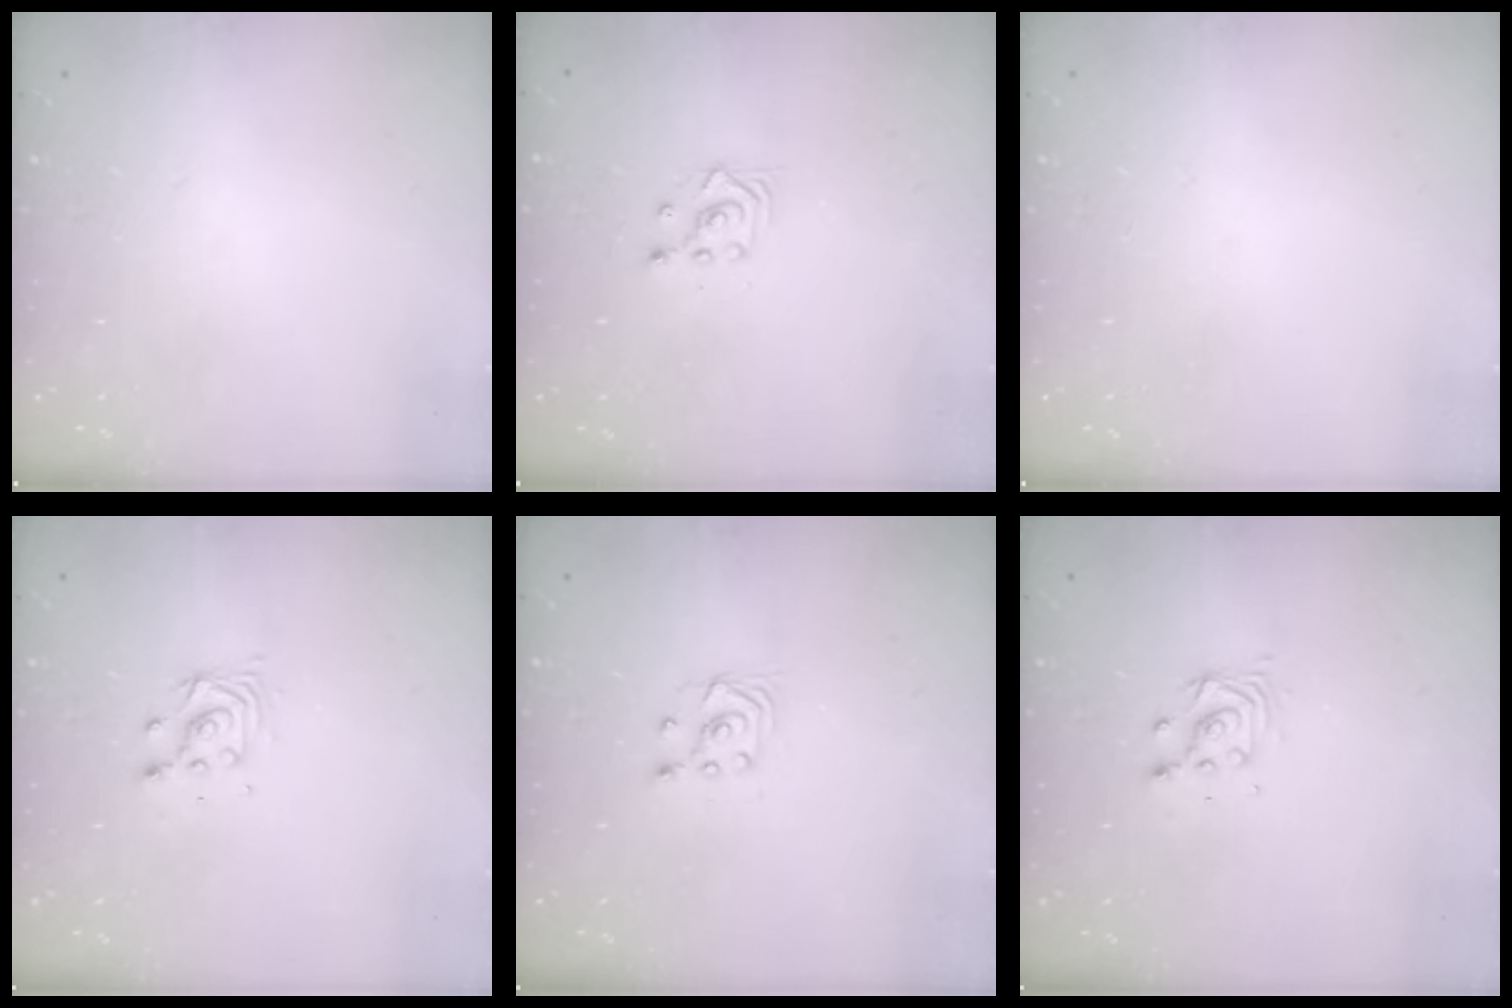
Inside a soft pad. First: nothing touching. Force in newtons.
{"total": 2.3, "press": 2.3, "slide": 0.3}
{"total": 0.0}
{"total": 3.8, "press": 3.8, "slide": 0.3}
{"total": 2.9, "press": 2.7, "slide": 1.0}
{"total": 3.8, "press": 3.8, "slide": 0.3}